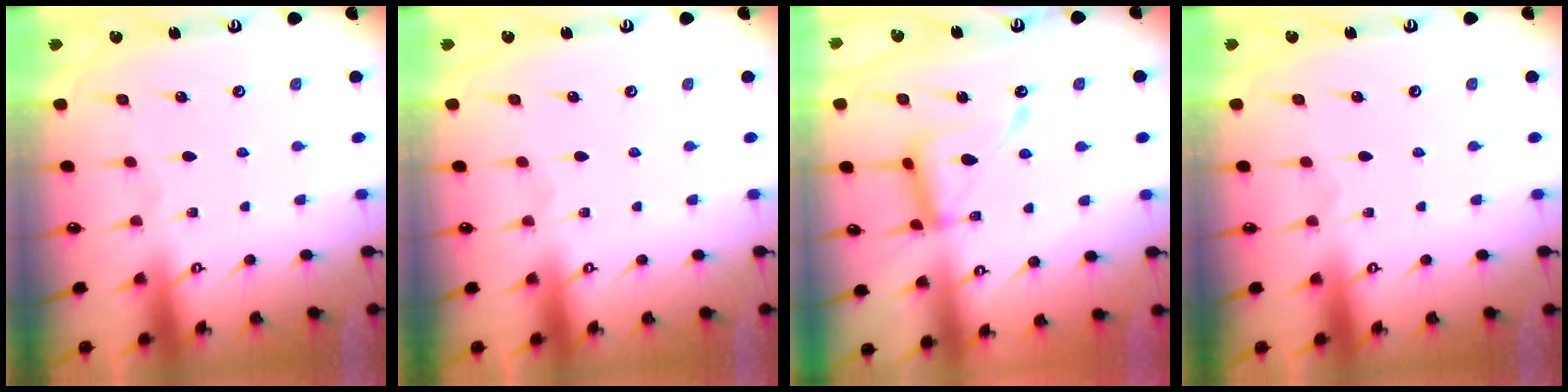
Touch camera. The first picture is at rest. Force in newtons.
{"total": 0.0}
{"total": 13.6, "press": 13.6, "slide": 1.2}
{"total": 0.0}